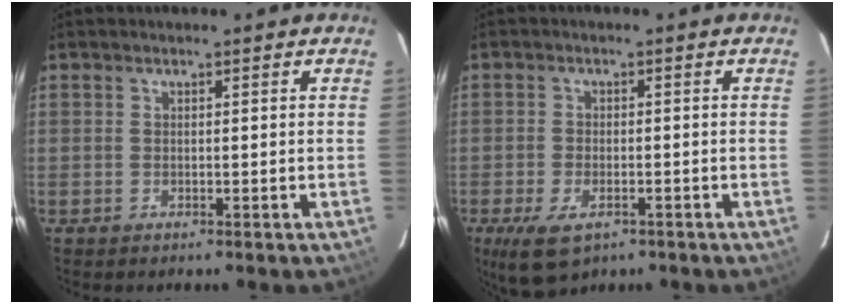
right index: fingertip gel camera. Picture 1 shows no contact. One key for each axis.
{"total": 7.7, "fx": -4.2, "fy": 3.9, "fz": 5.1, "tx": -0.118, "ty": -0.023, "tz": -0.073}